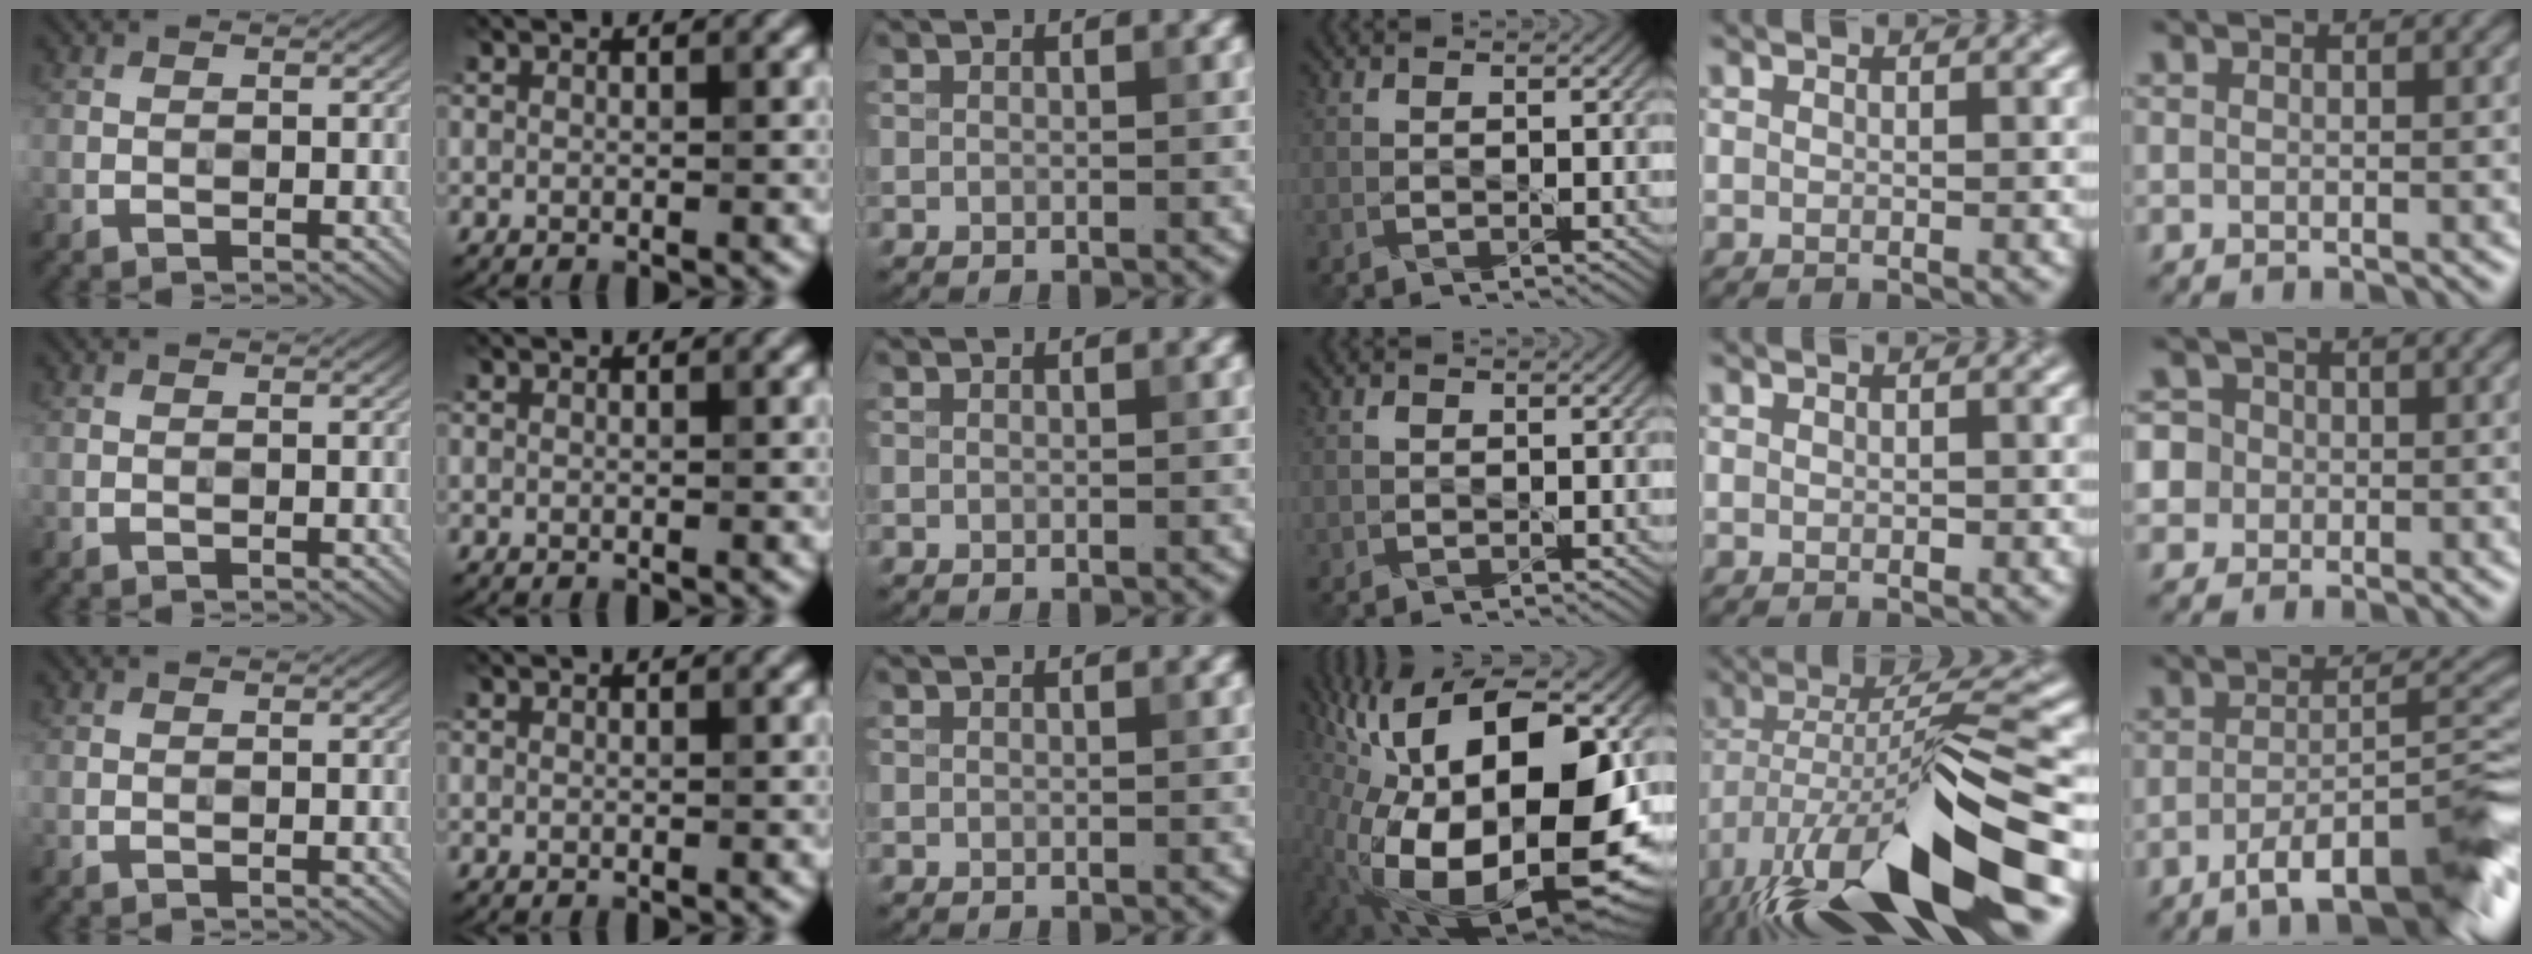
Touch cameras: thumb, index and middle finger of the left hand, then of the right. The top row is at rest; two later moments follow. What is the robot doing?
{"motion": "shake", "object": "box of matches"}